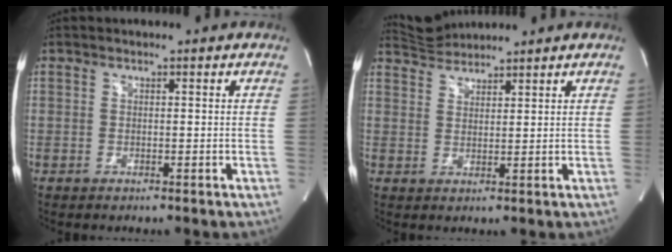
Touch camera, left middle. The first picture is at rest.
{"total": 3.9, "force": [3.8, 0.0, -0.6], "torque": [0.000, 0.012, 0.078]}